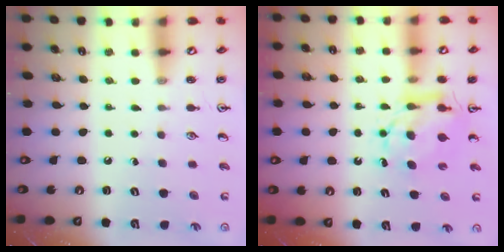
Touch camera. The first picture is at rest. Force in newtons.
{"total": 6.9, "press": 6.9, "slide": 0.6}